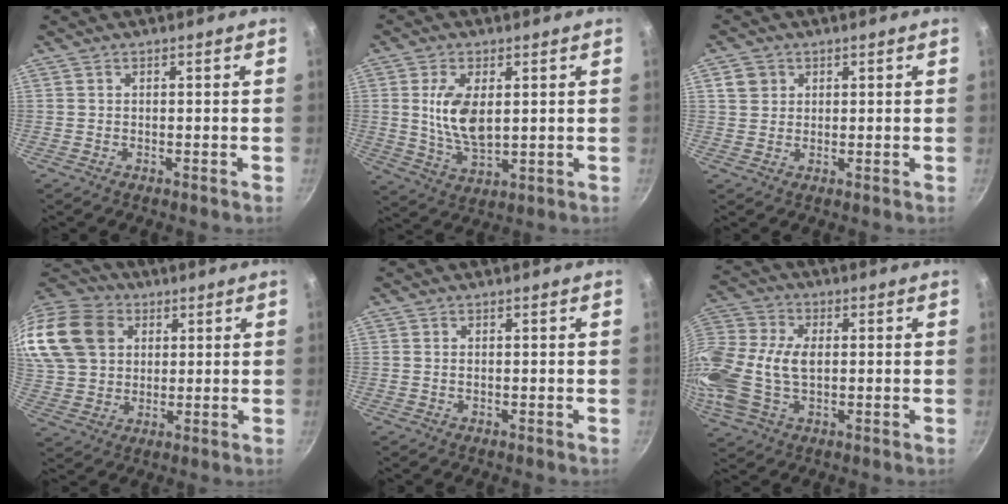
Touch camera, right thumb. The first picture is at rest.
{"total": 9.7, "force": [1.8, 5.0, 8.2], "torque": [-0.153, -0.017, 0.040]}
{"total": 3.4, "force": [1.2, 3.0, 1.1], "torque": [-0.003, 0.005, 0.022]}
{"total": 25.3, "force": [8.7, 19.6, 13.5], "torque": [-0.312, 0.037, 0.169]}
{"total": 0.5, "force": [0.1, 0.3, 0.4], "torque": [-0.008, 0.000, 0.002]}
{"total": 18.8, "force": [-0.1, 12.2, 14.2], "torque": [-0.324, 0.024, -0.009]}